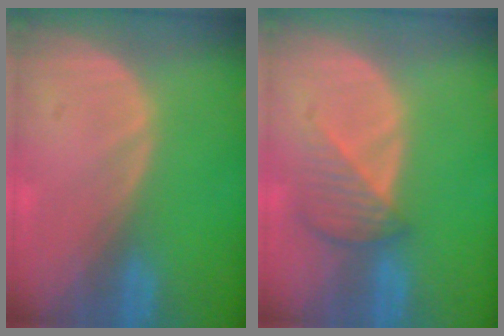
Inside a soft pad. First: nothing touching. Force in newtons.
{"total": 4.2, "press": 3.9, "slide": 1.6}